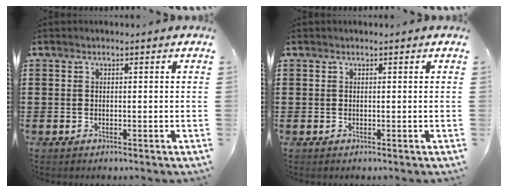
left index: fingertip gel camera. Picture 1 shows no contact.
{"total": 0.0}